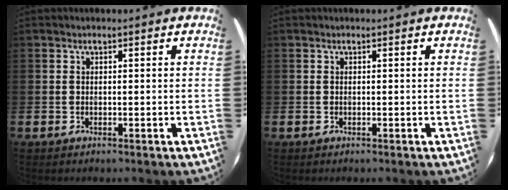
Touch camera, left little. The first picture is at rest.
{"total": 0.0}